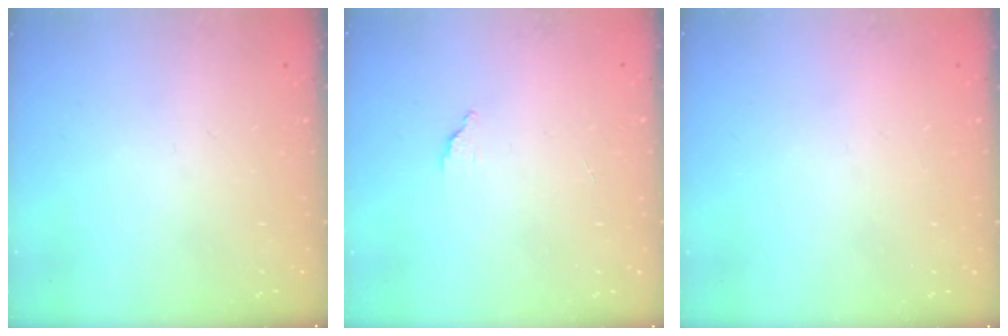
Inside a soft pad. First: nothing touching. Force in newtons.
{"total": 1.5, "press": 1.5, "slide": 0.1}
{"total": 2.1, "press": 2.1, "slide": 0.1}